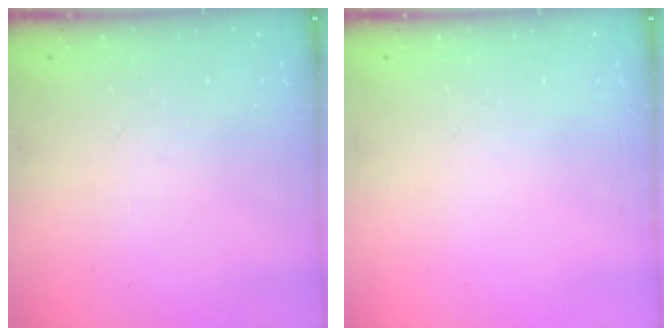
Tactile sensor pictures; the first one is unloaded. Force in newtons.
{"total": 0.0}